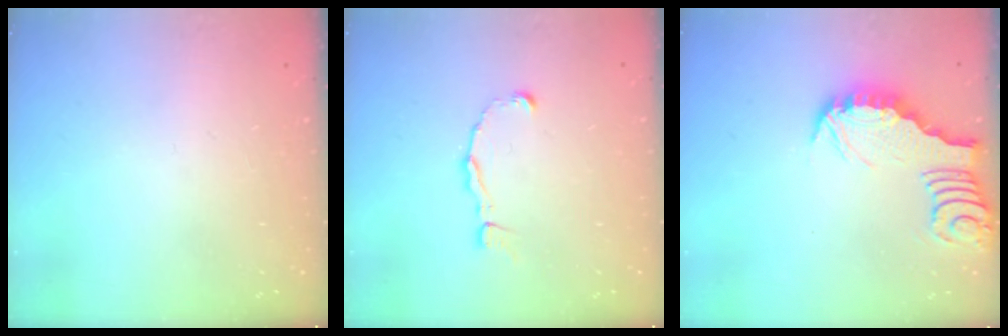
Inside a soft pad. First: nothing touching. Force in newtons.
{"total": 2.3, "press": 2.3, "slide": 0.2}
{"total": 3.0, "press": 3.0, "slide": 0.3}